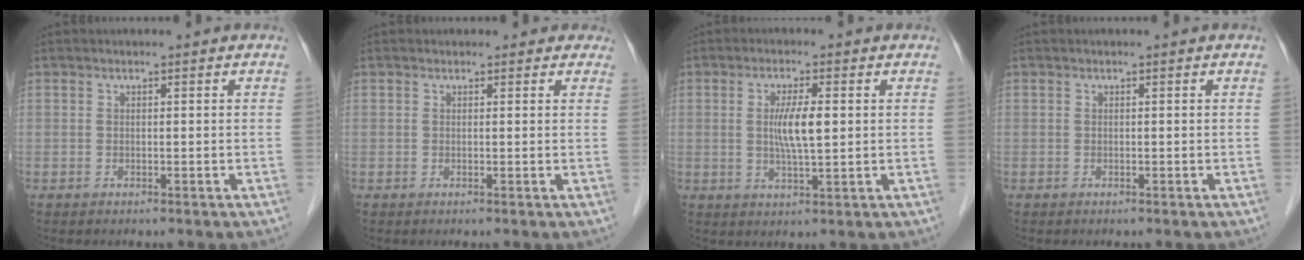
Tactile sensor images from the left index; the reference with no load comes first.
{"total": 2.3, "force": [1.9, 1.3, 0.0], "torque": [0.014, -0.002, 0.005]}
{"total": 5.2, "force": [0.6, 0.7, 5.1], "torque": [-0.098, -0.003, 0.010]}
{"total": 0.0}